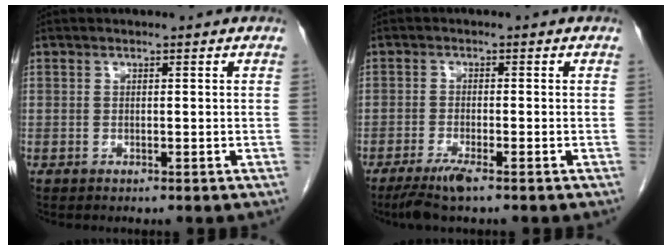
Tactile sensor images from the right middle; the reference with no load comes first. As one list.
[{"total": 4.0, "force": [-2.9, 0.1, 2.8], "torque": [-0.059, -0.012, -0.055]}]